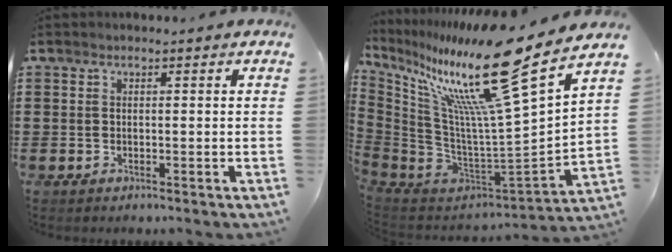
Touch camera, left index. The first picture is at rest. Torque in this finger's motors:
{"motor_torque": [1.01, 0.13, 1.05, 0.21]}